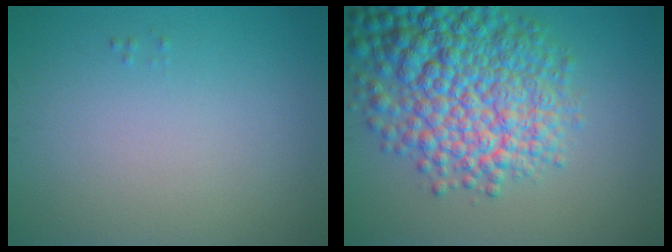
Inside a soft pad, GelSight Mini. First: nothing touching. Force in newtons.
{"total": 10.8, "press": 10.8, "slide": 0.4}